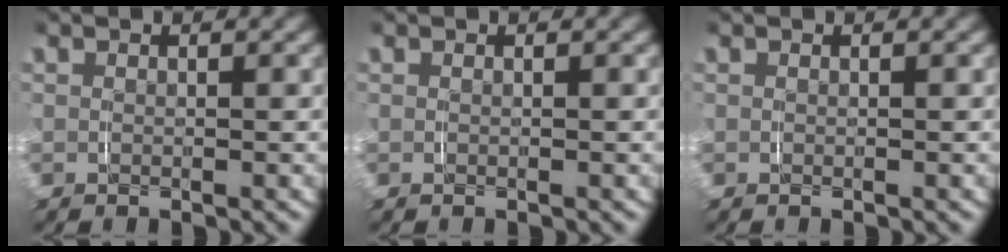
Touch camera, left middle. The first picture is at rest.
{"total": 0.0}
{"total": 0.0}